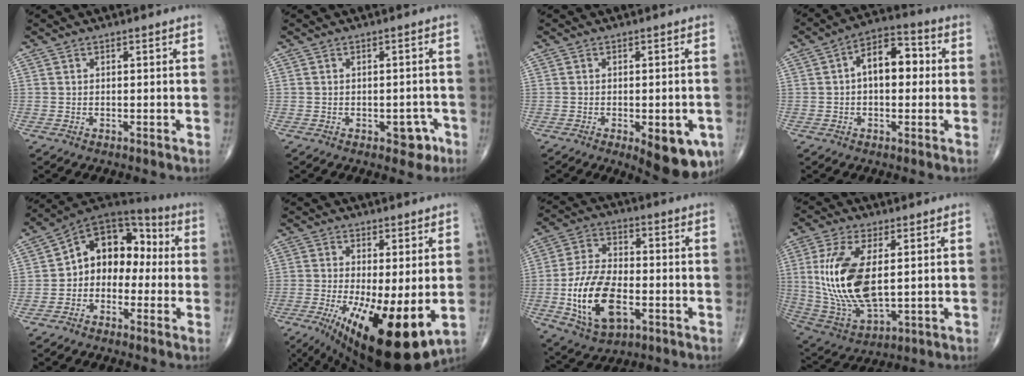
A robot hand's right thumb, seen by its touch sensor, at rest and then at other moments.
{"total": 3.9, "force": [-1.9, 2.4, 2.4], "torque": [-0.006, 0.015, -0.022]}
{"total": 10.6, "force": [-4.2, 4.1, 8.9], "torque": [-0.088, -0.001, -0.046]}
{"total": 9.9, "force": [0.8, 5.8, 8.0], "torque": [-0.101, 0.029, 0.003]}
{"total": 12.8, "force": [-0.7, 9.4, 8.5], "torque": [-0.083, 0.052, -0.032]}
{"total": 17.0, "force": [-3.9, 5.5, 15.6], "torque": [-0.243, -0.028, -0.043]}
{"total": 15.8, "force": [-4.0, 8.7, 12.6], "torque": [-0.231, 0.012, -0.070]}
{"total": 16.7, "force": [2.2, 7.8, 14.6], "torque": [-0.312, -0.016, 0.055]}